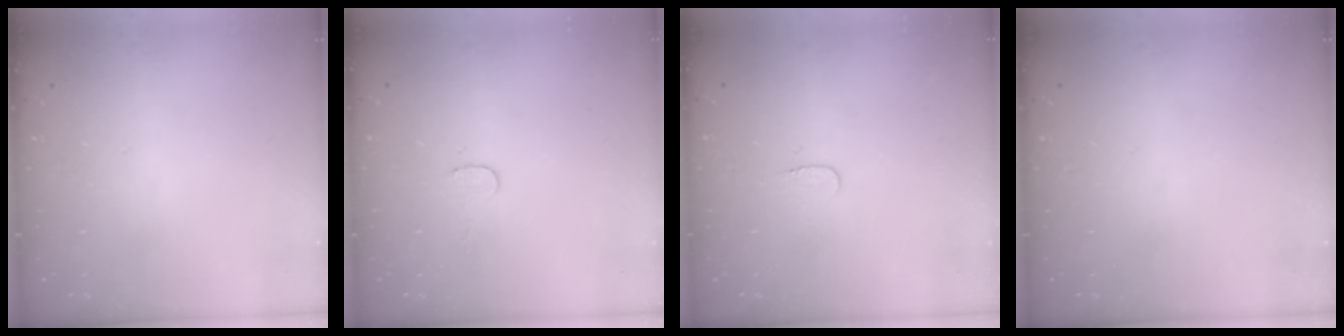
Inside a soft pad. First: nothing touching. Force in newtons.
{"total": 4.1, "press": 4.1, "slide": 0.3}
{"total": 3.7, "press": 3.7, "slide": 0.3}
{"total": 0.0}